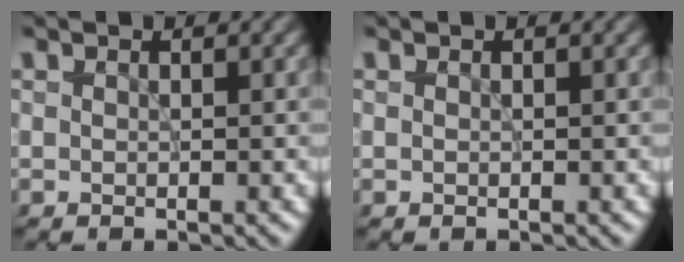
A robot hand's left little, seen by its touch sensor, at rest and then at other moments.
{"total": 0.0}